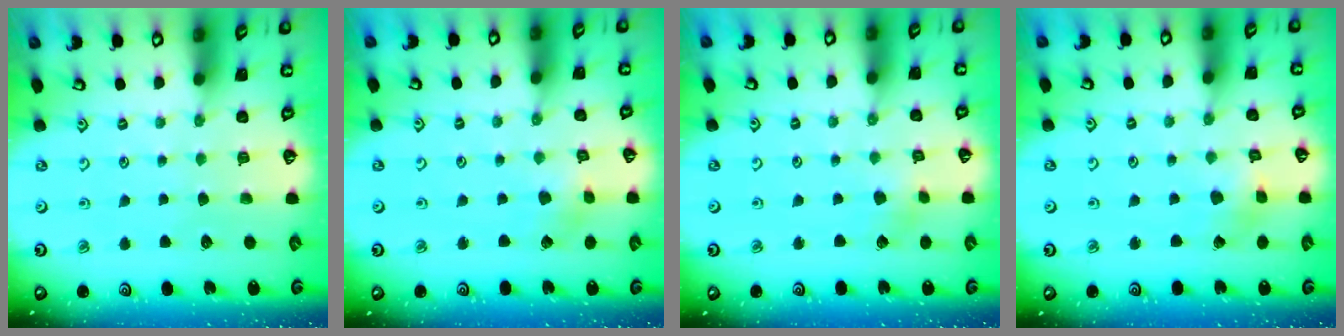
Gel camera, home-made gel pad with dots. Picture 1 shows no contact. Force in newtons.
{"total": 2.4, "press": 2.4, "slide": 0.2}
{"total": 2.3, "press": 2.2, "slide": 0.3}
{"total": 2.3, "press": 2.3, "slide": 0.3}